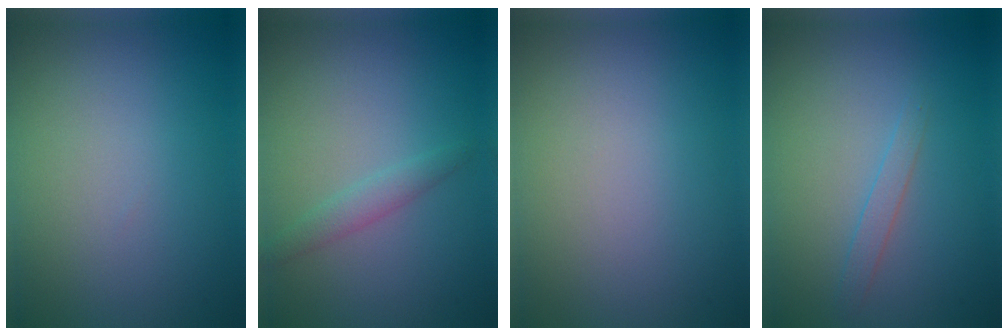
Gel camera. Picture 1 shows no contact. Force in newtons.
{"total": 1.5, "press": 1.5, "slide": 0.1}
{"total": 0.0}
{"total": 1.2, "press": 1.2, "slide": 0.1}